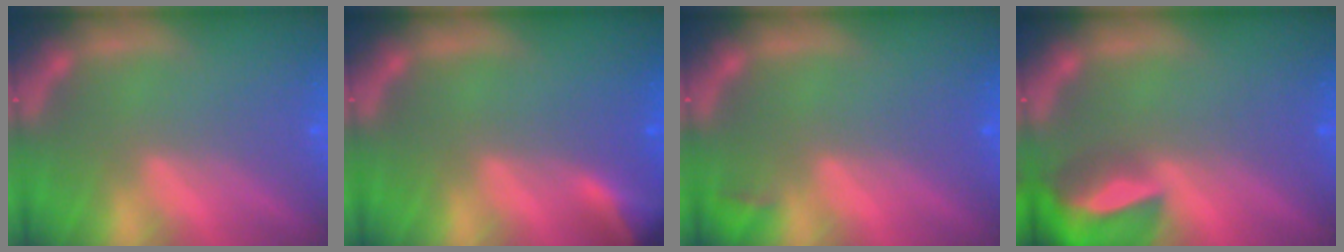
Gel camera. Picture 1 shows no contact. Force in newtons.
{"total": 3.9}
{"total": 0.9}
{"total": 7.4}